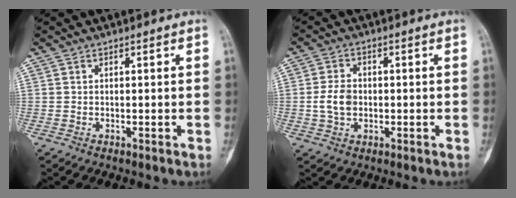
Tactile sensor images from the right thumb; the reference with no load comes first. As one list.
[{"total": 5.2, "force": [-0.4, 3.8, 3.5], "torque": [-0.061, 0.006, -0.009]}]